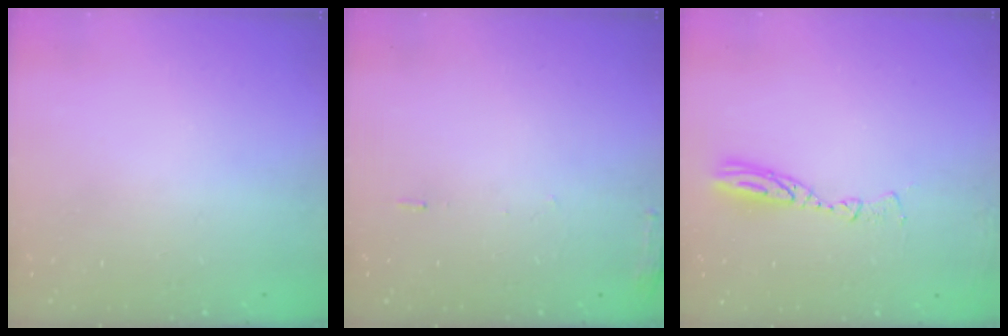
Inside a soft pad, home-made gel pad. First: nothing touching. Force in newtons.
{"total": 5.9, "press": 5.7, "slide": 1.6}
{"total": 8.0, "press": 8.0, "slide": 0.7}